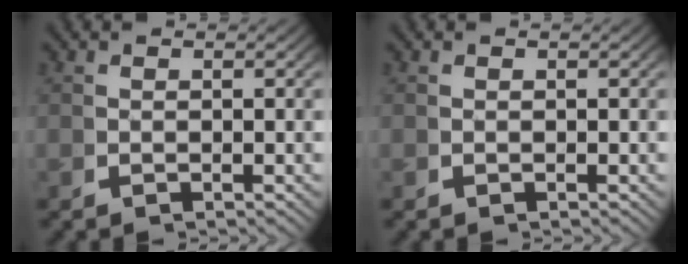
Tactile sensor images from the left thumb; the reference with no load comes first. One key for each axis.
{"total": 0.0}